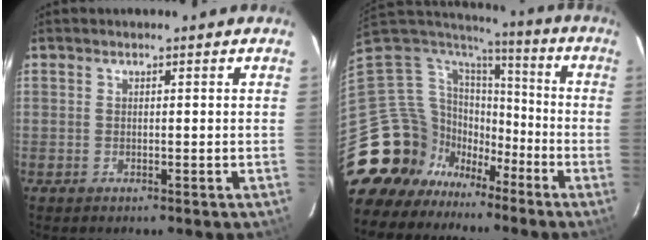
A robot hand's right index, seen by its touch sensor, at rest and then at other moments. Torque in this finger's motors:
{"motor_torque": [0.06, -0.33, -0.83, -0.21]}